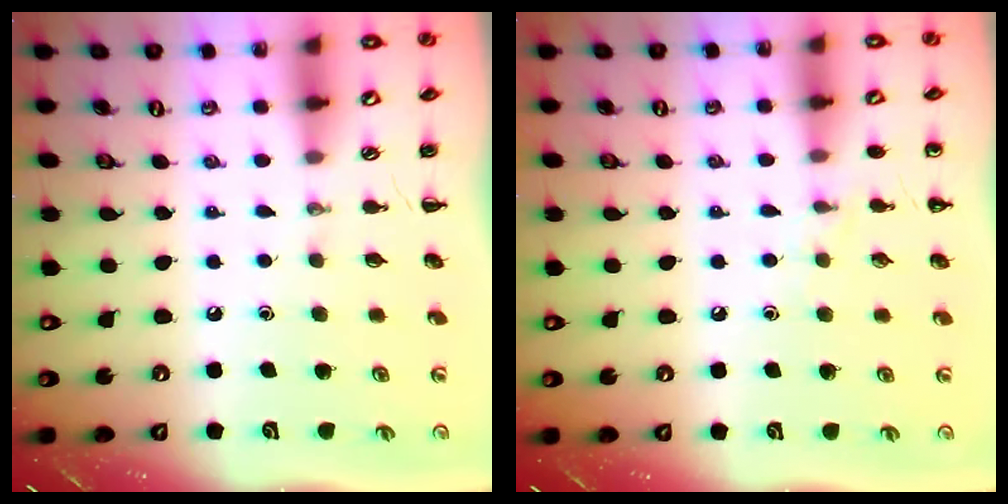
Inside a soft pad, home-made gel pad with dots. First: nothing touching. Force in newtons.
{"total": 5.0, "press": 4.7, "slide": 1.8}